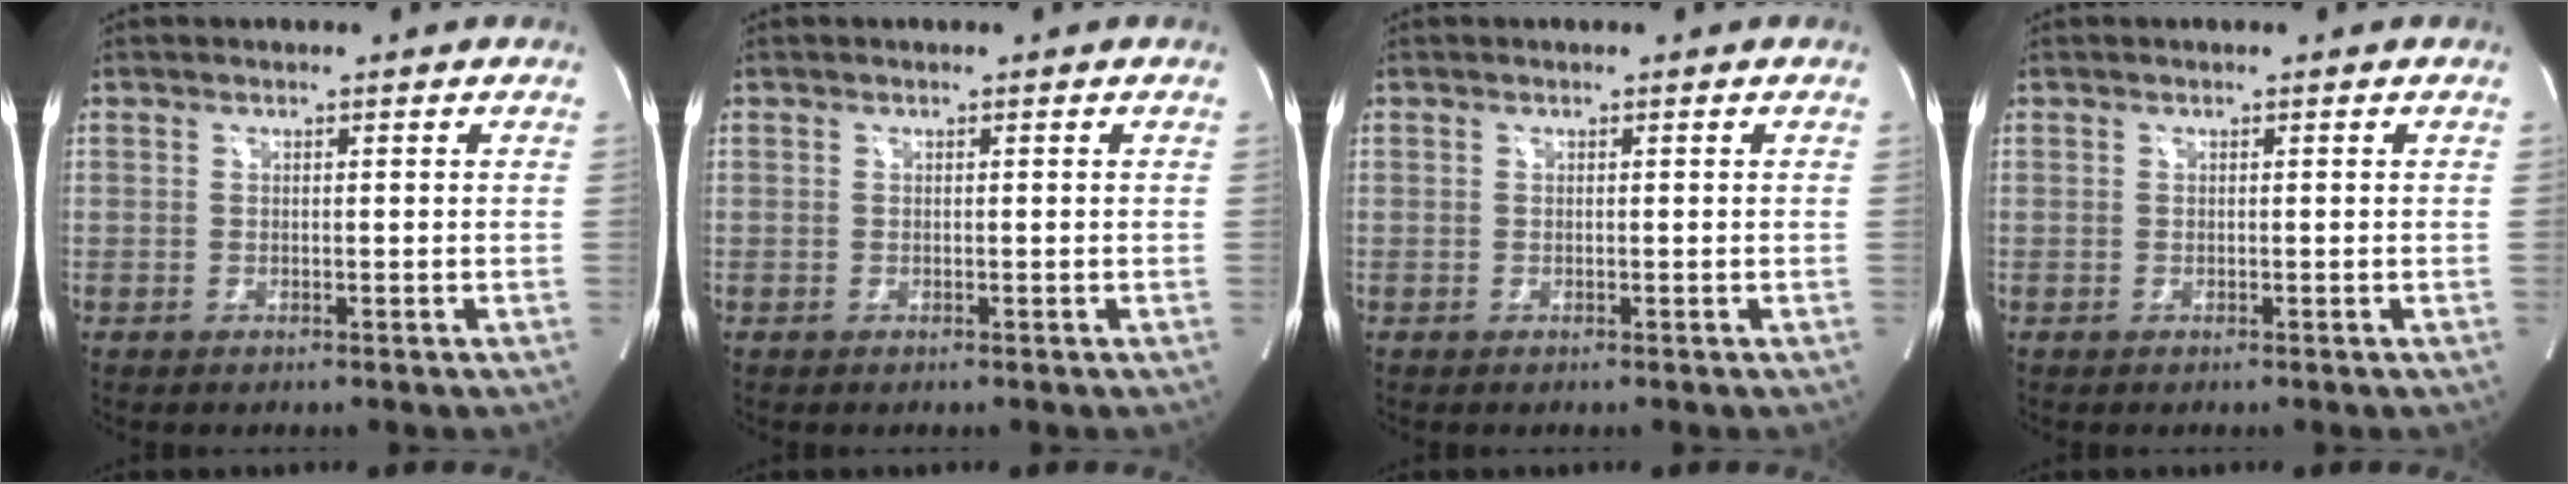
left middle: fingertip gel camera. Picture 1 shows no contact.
{"total": 0.0}
{"total": 0.0}
{"total": 0.0}